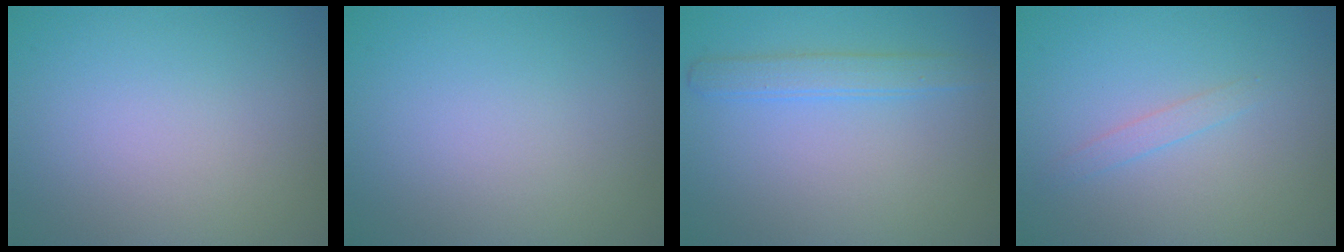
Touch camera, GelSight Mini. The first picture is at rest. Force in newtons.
{"total": 0.0}
{"total": 2.2, "press": 2.2, "slide": 0.2}
{"total": 1.0, "press": 1.0, "slide": 0.1}